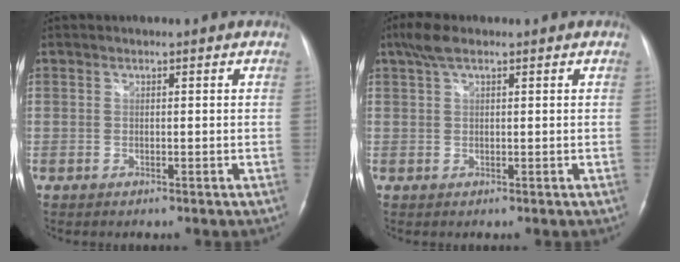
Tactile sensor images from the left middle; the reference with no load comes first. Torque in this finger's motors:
{"motor_torque": [0.65, -0.06, -0.02, 0.10]}